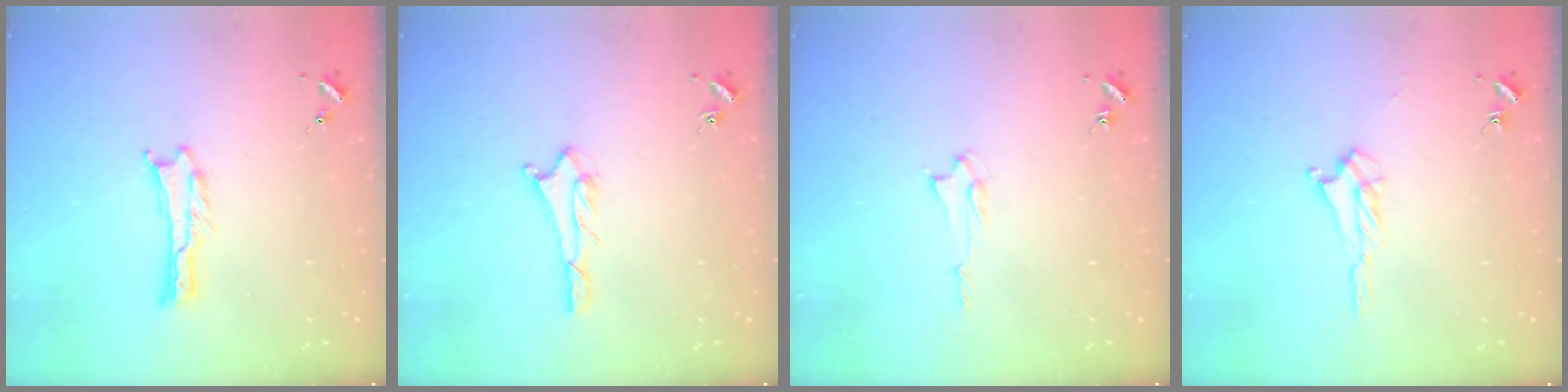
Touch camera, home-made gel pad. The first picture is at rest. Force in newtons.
{"total": 1.6, "press": 1.6, "slide": 0.1}
{"total": 1.3, "press": 1.3, "slide": 0.2}
{"total": 2.4, "press": 2.4, "slide": 0.4}